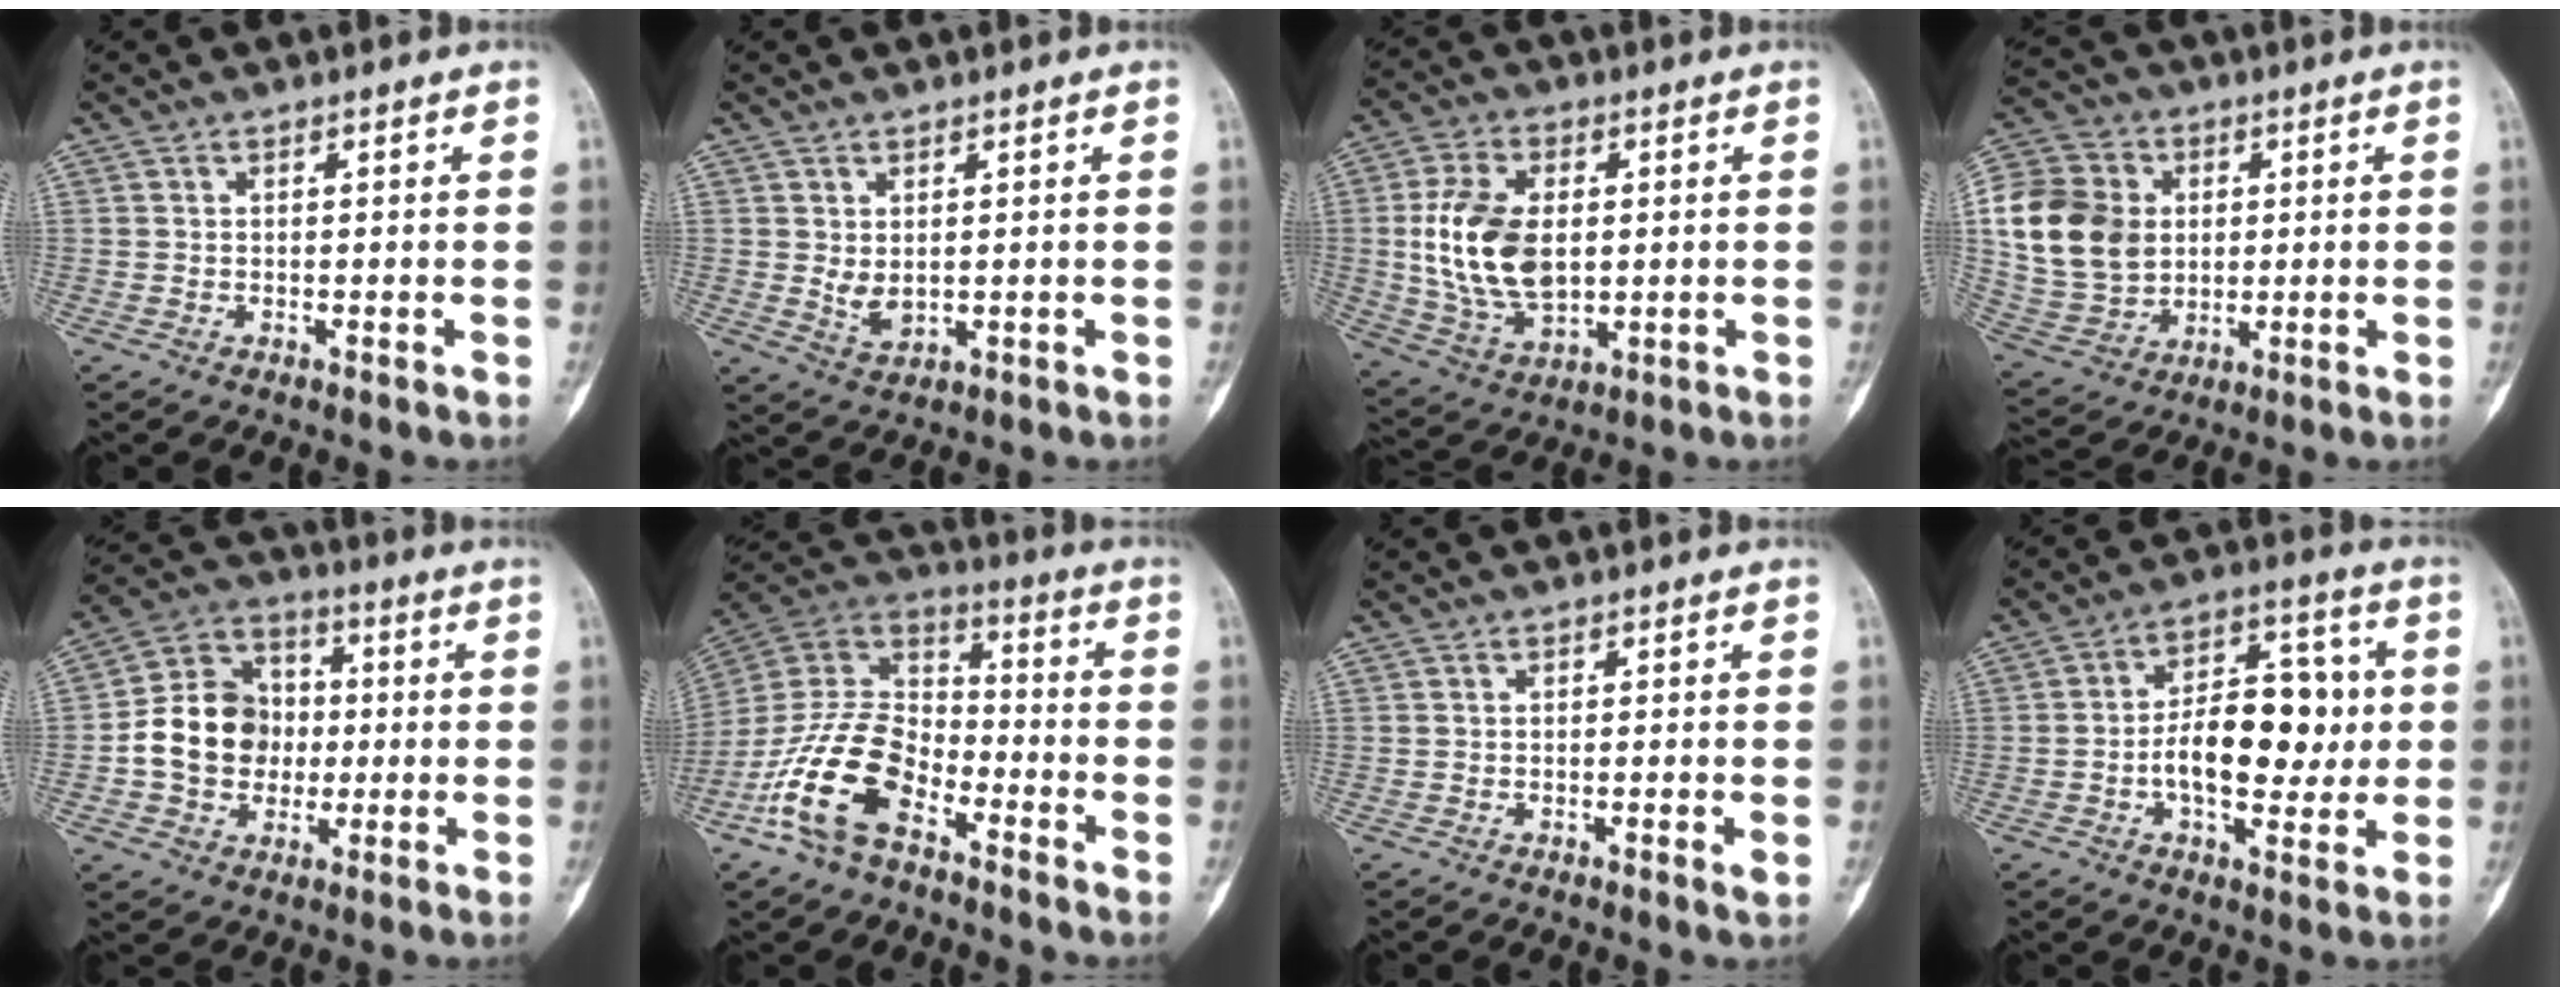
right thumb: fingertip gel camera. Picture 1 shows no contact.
{"total": 3.2, "force": [0.5, 2.0, 2.5], "torque": [-0.034, -0.011, 0.019]}
{"total": 15.0, "force": [0.9, 9.2, 11.8], "torque": [-0.217, -0.006, 0.025]}
{"total": 18.2, "force": [2.2, 14.7, 10.6], "torque": [-0.190, 0.008, 0.047]}
{"total": 13.6, "force": [-1.2, 11.5, 7.3], "torque": [-0.099, 0.030, -0.027]}
{"total": 17.0, "force": [-8.8, 9.4, 11.0], "torque": [-0.206, 0.066, -0.175]}
{"total": 1.4, "force": [-0.4, 0.2, 1.4], "torque": [-0.025, -0.004, -0.009]}
{"total": 14.5, "force": [-0.7, 8.1, 12.0], "torque": [-0.153, 0.025, -0.014]}